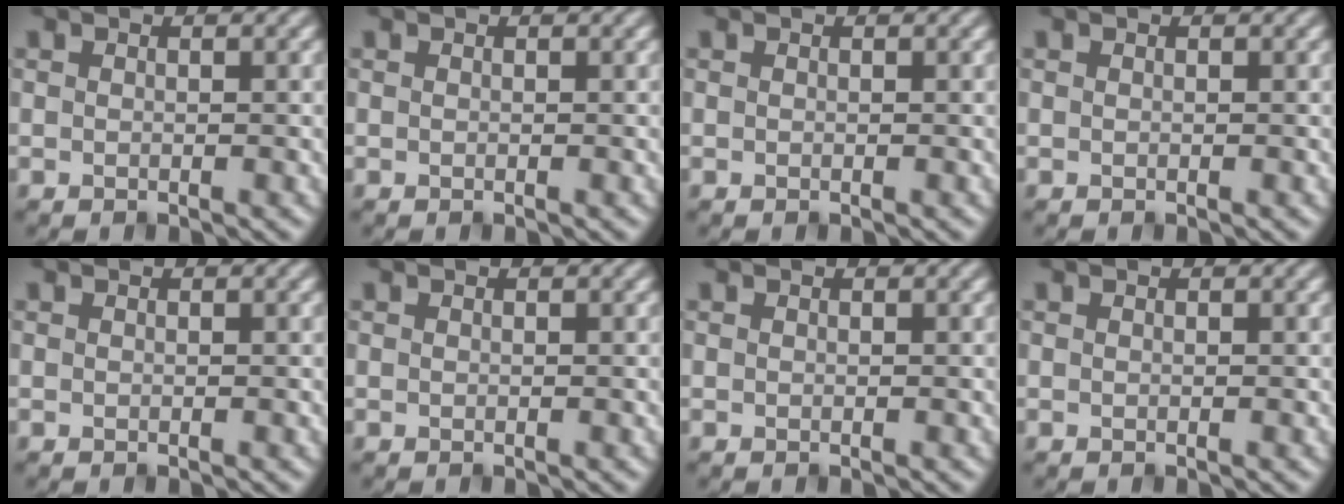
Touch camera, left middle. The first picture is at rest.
{"total": 0.0}
{"total": 0.0}
{"total": 0.0}
{"total": 0.0}
{"total": 0.0}
{"total": 0.0}
{"total": 0.0}